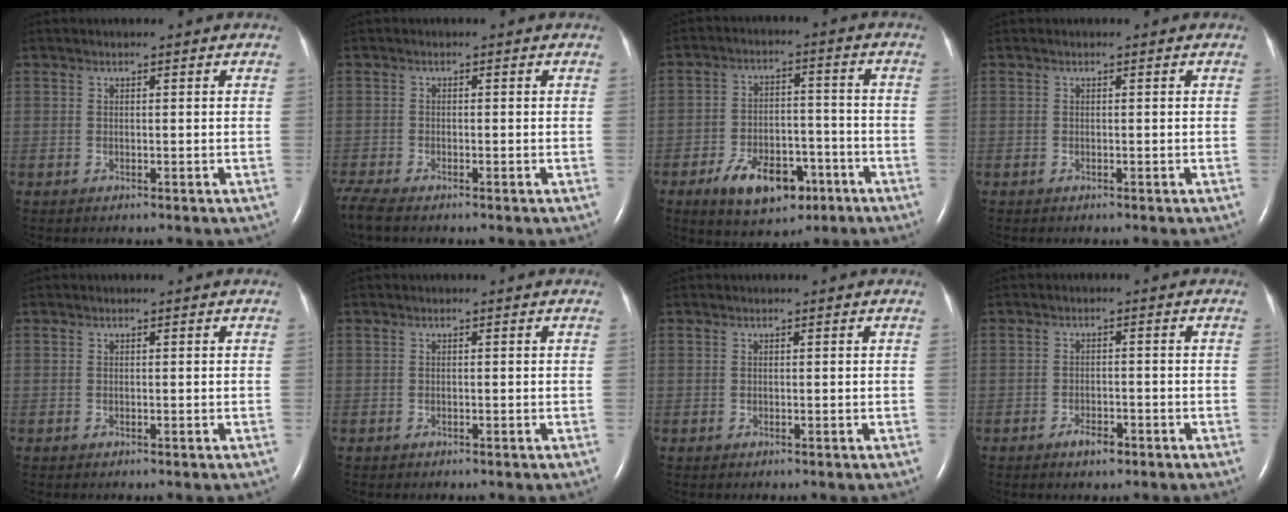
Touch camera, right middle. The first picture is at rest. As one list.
[{"total": 4.0, "force": [-3.4, 0.7, 2.1], "torque": [-0.050, -0.014, -0.064]}, {"total": 10.7, "force": [-5.9, 5.6, 6.9], "torque": [-0.118, 0.006, -0.088]}, {"total": 0.0}, {"total": 0.0}, {"total": 0.0}, {"total": 0.0}, {"total": 2.6, "force": [-1.8, 1.0, 1.6], "torque": [-0.031, 0.001, -0.029]}]